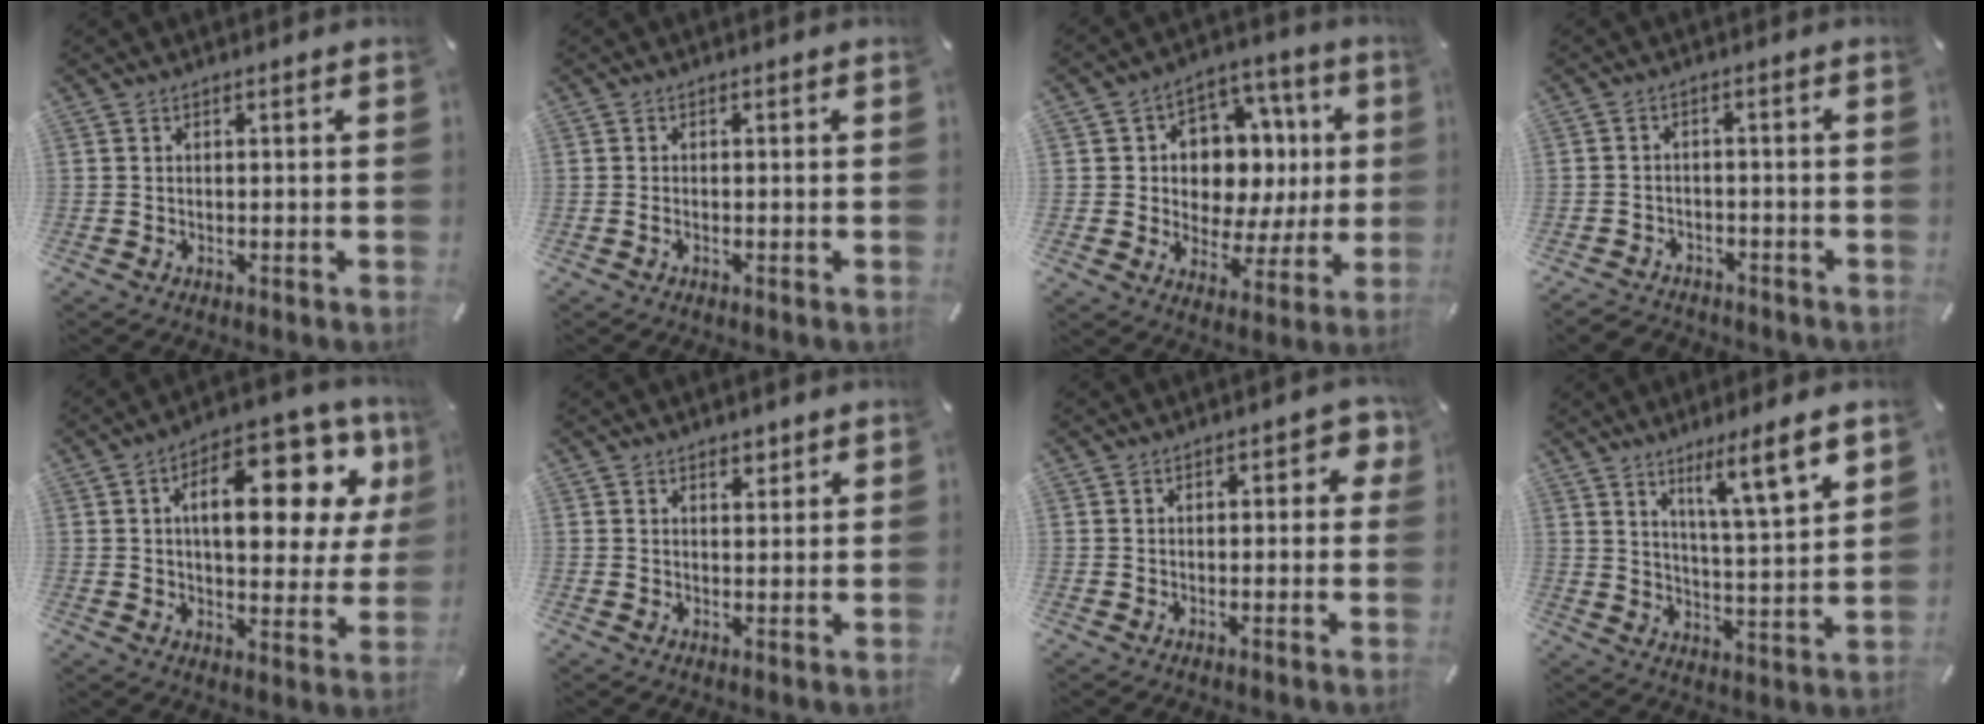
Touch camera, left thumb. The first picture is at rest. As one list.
[{"total": 0.6, "force": [-0.4, 0.2, 0.4], "torque": [-0.011, -0.002, -0.007]}, {"total": 11.2, "force": [1.9, 10.0, 4.7], "torque": [-0.060, -0.028, 0.044]}, {"total": 3.1, "force": [-2.5, 1.7, 0.5], "torque": [-0.015, 0.014, -0.054]}, {"total": 19.5, "force": [7.3, 9.5, 15.4], "torque": [-0.218, -0.040, 0.114]}, {"total": 2.2, "force": [1.5, 1.5, 0.5], "torque": [0.004, -0.004, 0.023]}, {"total": 3.3, "force": [0.5, 2.1, 2.6], "torque": [-0.027, 0.002, 0.001]}, {"total": 10.6, "force": [7.1, 1.4, 7.7], "torque": [-0.112, -0.048, 0.113]}]